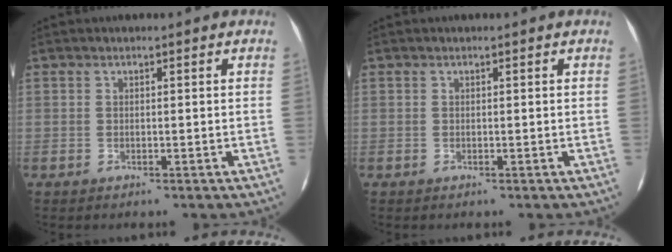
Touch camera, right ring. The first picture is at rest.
{"total": 0.0}